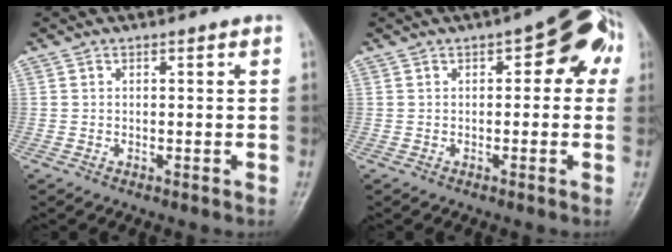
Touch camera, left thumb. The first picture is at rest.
{"total": 8.9, "force": [2.4, 4.2, 7.4], "torque": [-0.054, 0.021, 0.015]}